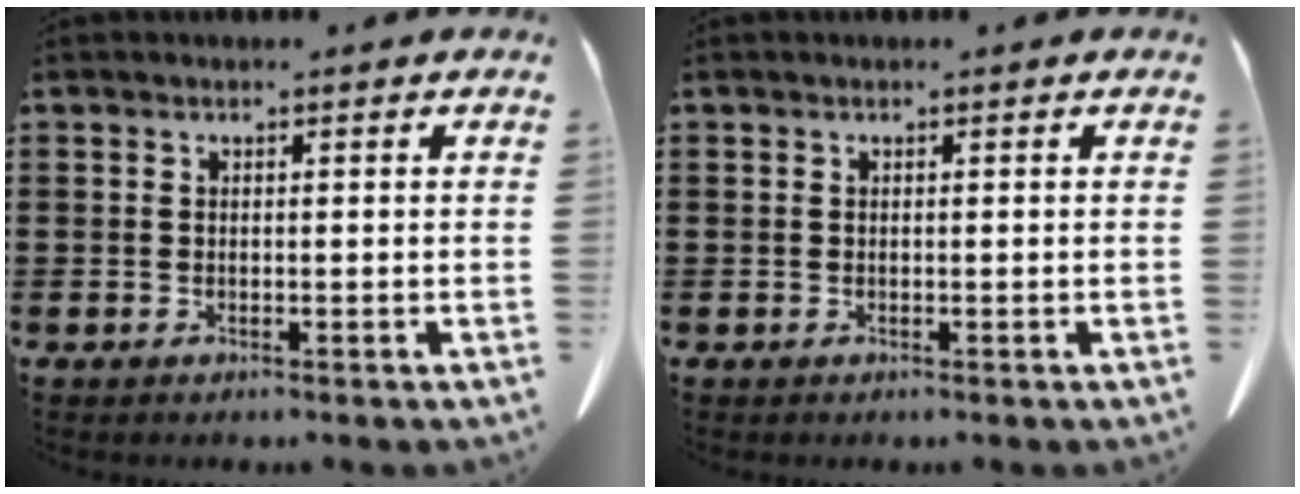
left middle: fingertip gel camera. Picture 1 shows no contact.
{"total": 0.0}